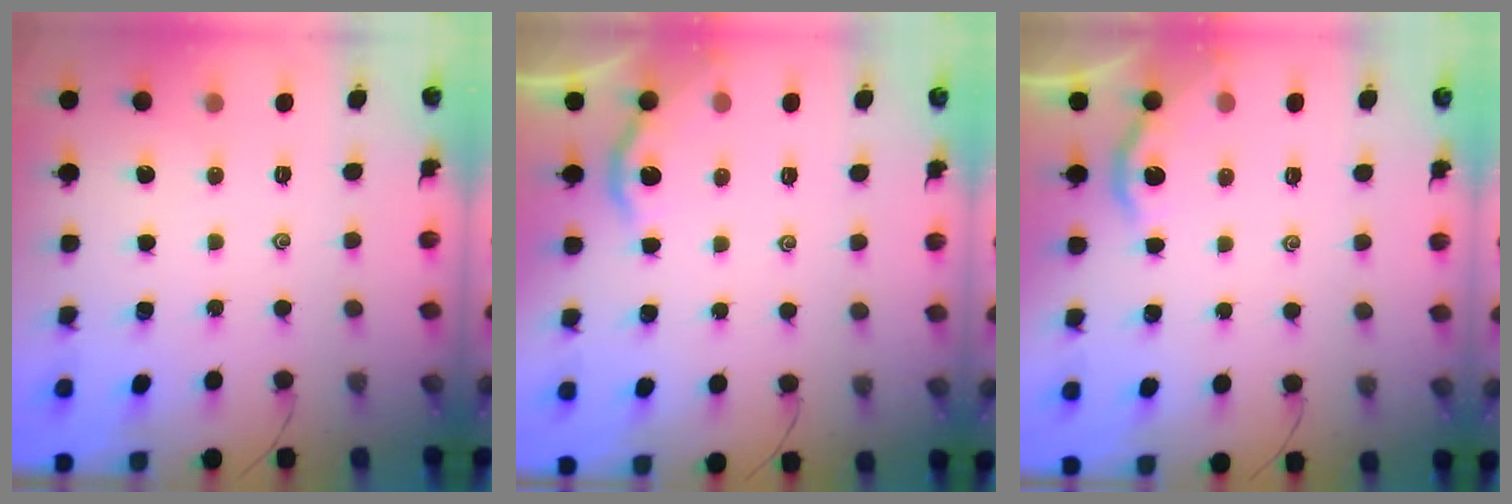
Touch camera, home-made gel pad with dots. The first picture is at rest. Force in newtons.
{"total": 2.2, "press": 2.2, "slide": 0.2}
{"total": 2.2, "press": 2.2, "slide": 0.2}